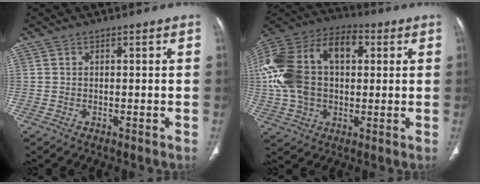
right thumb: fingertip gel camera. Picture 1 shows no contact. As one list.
[{"total": 25.9, "force": [4.3, 16.9, 19.2], "torque": [-0.414, 0.046, 0.077]}]